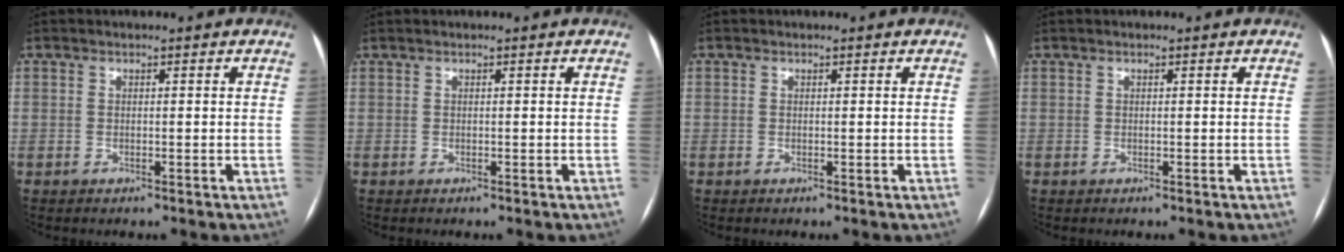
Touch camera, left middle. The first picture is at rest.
{"total": 0.0}
{"total": 0.0}
{"total": 0.0}